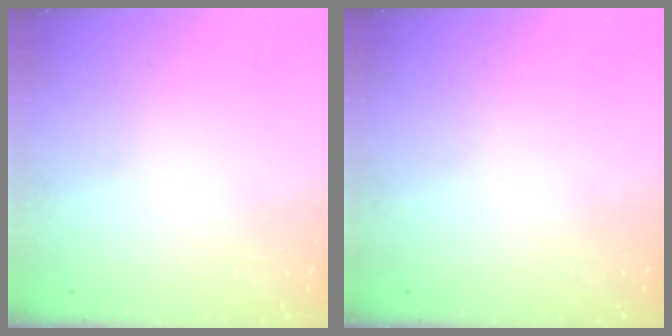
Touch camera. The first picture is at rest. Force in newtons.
{"total": 0.0}